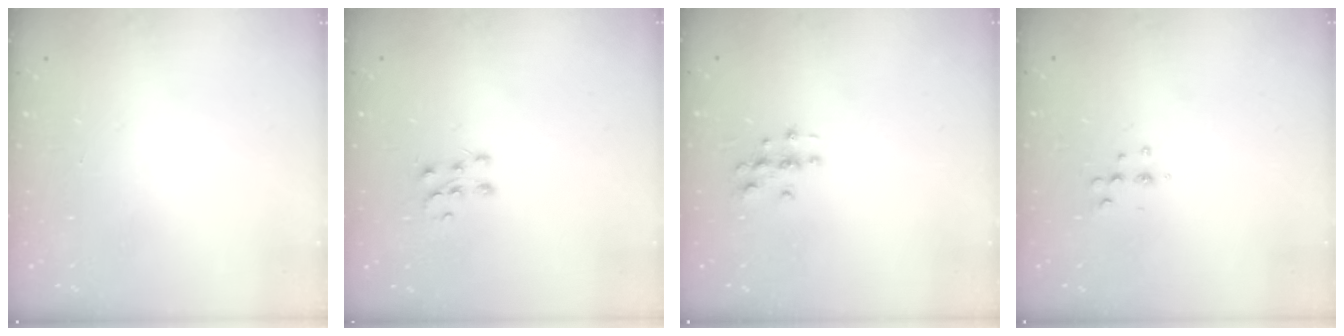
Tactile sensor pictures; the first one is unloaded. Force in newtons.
{"total": 6.0, "press": 5.9, "slide": 0.4}
{"total": 3.0, "press": 3.0, "slide": 0.3}
{"total": 5.2, "press": 5.0, "slide": 1.1}